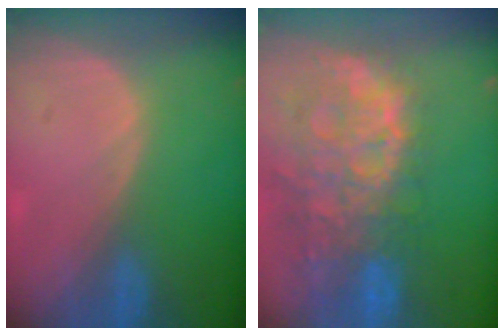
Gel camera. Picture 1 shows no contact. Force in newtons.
{"total": 13.7, "press": 11.2, "slide": 7.9}